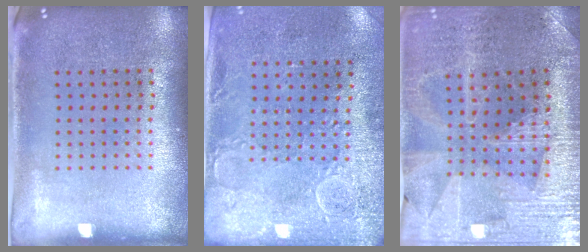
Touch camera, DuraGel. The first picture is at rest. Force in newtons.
{"total": 3.0, "press": 2.2, "slide": 2.0}
{"total": 3.1, "press": 3.0, "slide": 0.4}